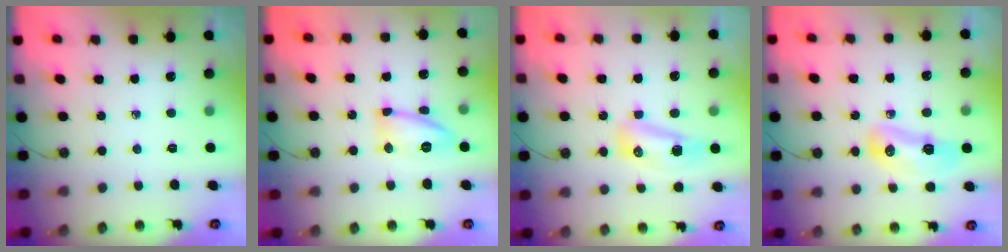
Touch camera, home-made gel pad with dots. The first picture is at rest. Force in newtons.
{"total": 12.5, "press": 12.5, "slide": 1.0}
{"total": 8.6, "press": 8.4, "slide": 1.9}
{"total": 8.9, "press": 8.8, "slide": 1.3}